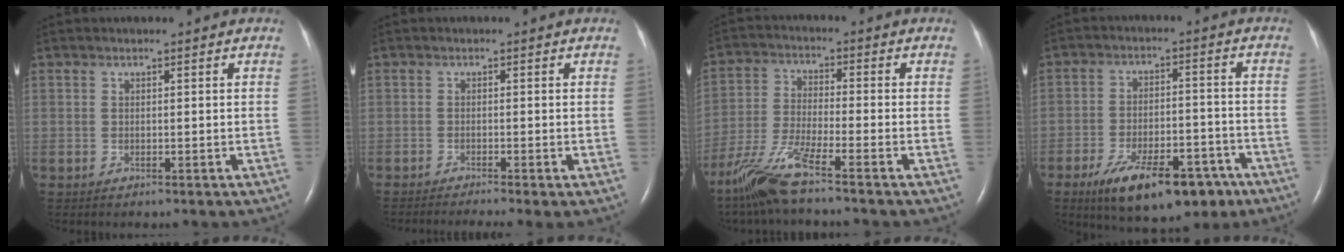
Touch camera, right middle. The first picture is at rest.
{"total": 5.0, "force": [-3.9, -0.2, 3.0], "torque": [-0.042, -0.015, -0.064]}
{"total": 9.3, "force": [-6.9, -0.1, 6.2], "torque": [-0.139, -0.031, -0.137]}
{"total": 14.8, "force": [-9.3, 6.0, 9.9], "torque": [-0.145, 0.000, -0.135]}